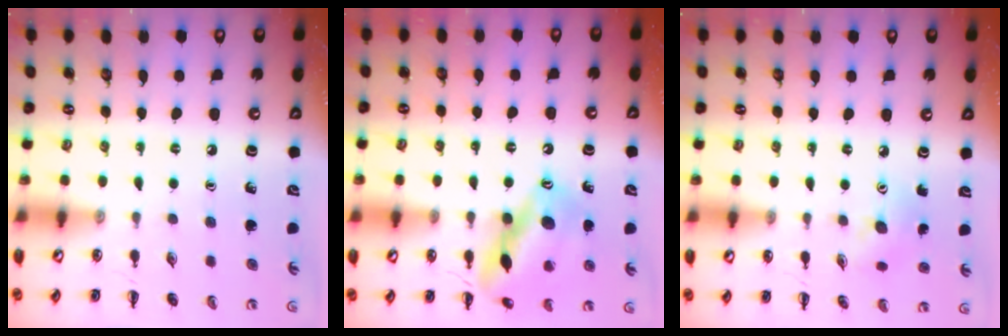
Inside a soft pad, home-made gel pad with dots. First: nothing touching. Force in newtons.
{"total": 15.7, "press": 15.6, "slide": 2.1}
{"total": 4.5, "press": 4.4, "slide": 0.5}